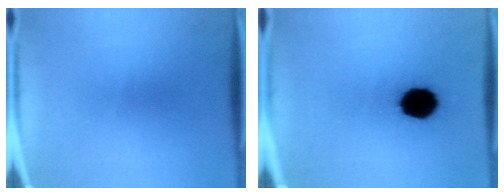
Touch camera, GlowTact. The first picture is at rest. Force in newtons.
{"total": 11.9}